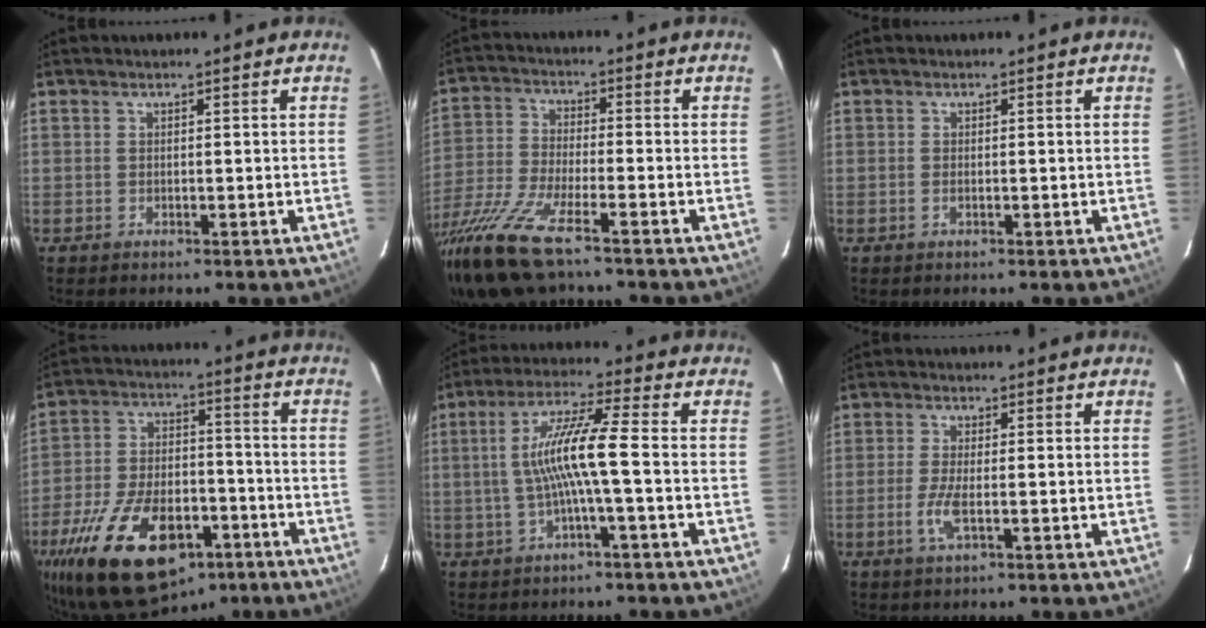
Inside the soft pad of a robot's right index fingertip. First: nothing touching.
{"total": 16.6, "force": [-11.9, 3.5, 11.0], "torque": [-0.243, -0.051, -0.231]}
{"total": 0.8, "force": [-0.4, 0.4, 0.6], "torque": [-0.013, -0.001, -0.008]}
{"total": 26.1, "force": [-15.1, 13.3, 16.7], "torque": [-0.344, -0.017, -0.232]}
{"total": 8.0, "force": [-1.6, 0.0, 7.8], "torque": [-0.161, 0.011, -0.026]}
{"total": 4.4, "force": [-1.6, 0.9, 4.0], "torque": [-0.087, -0.007, -0.033]}